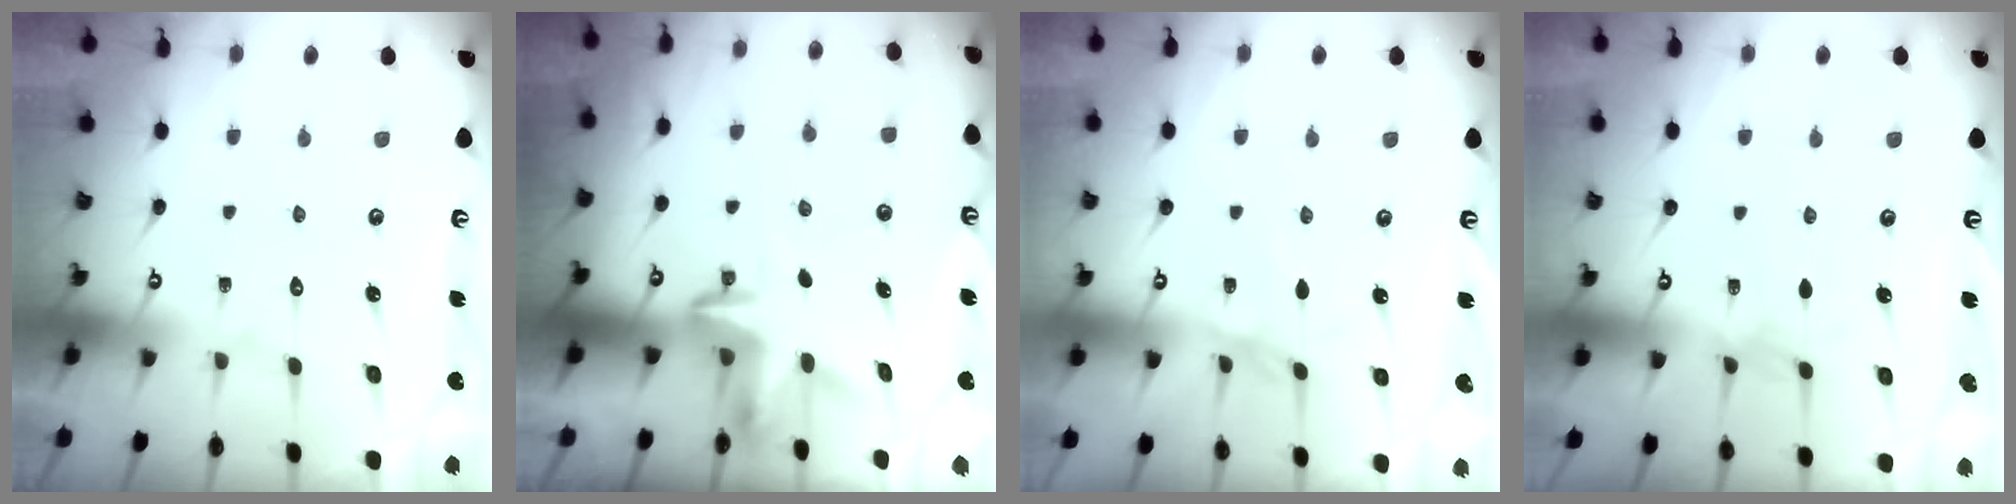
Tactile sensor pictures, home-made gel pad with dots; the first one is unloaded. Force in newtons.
{"total": 3.6, "press": 3.6, "slide": 0.2}
{"total": 2.2, "press": 2.2, "slide": 0.4}
{"total": 2.9, "press": 2.9, "slide": 0.2}